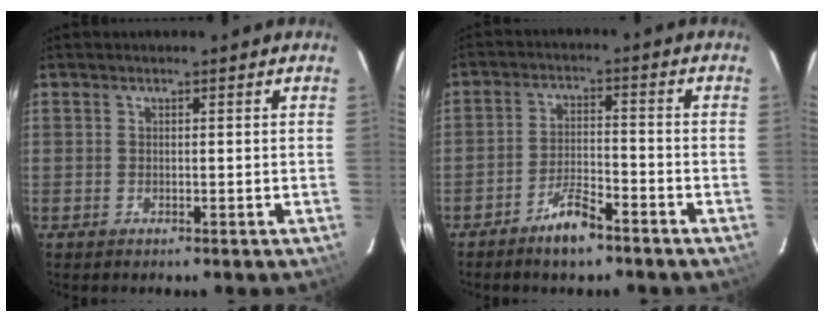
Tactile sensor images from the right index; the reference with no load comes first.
{"total": 6.3, "force": [-4.8, 1.7, 3.8], "torque": [-0.087, 0.005, -0.083]}